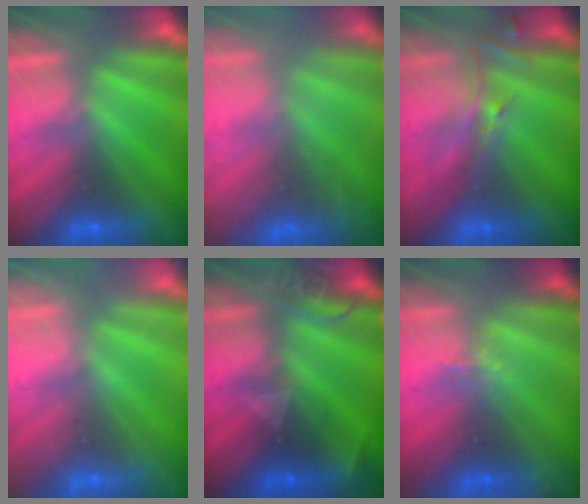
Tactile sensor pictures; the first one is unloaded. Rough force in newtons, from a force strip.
{"total": 5.6}
{"total": 2.6}
{"total": 2.4}
{"total": 2.2}
{"total": 1.6}